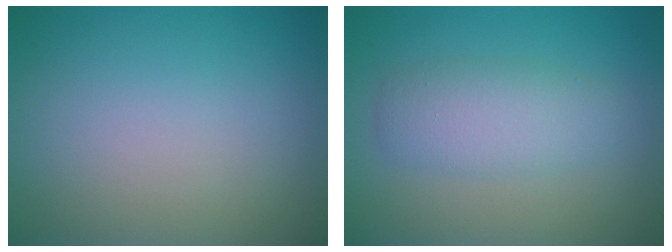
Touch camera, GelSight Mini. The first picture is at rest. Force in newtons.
{"total": 2.3, "press": 2.3, "slide": 0.2}